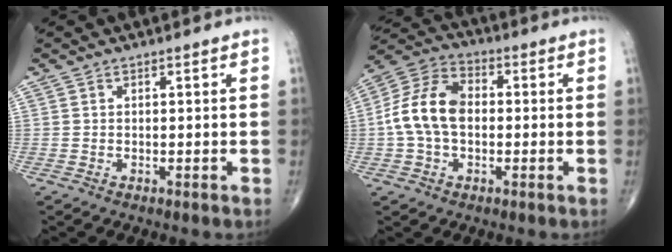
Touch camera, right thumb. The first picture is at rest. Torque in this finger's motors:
{"motor_torque": [1.76, 1.74, 0.58, -0.49, 0.10]}